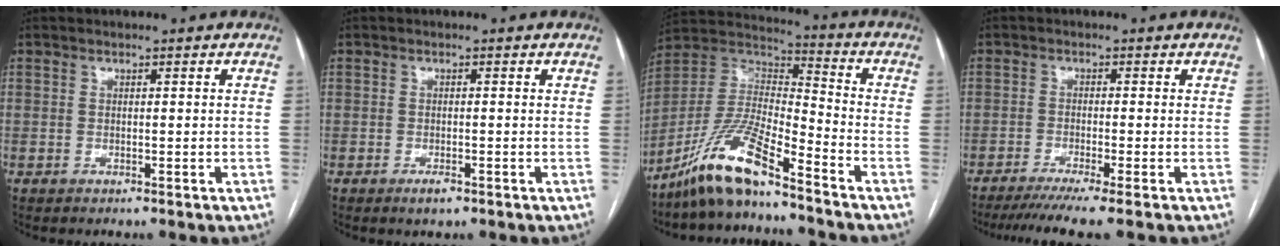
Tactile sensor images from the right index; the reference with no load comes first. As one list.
[{"total": 1.7, "force": [-1.0, 0.6, 1.2], "torque": [-0.018, 0.000, -0.013]}, {"total": 13.4, "force": [-10.1, 1.5, 8.7], "torque": [-0.185, 0.002, -0.191]}, {"total": 6.6, "force": [-5.0, -1.0, 4.2], "torque": [-0.058, -0.014, -0.080]}]